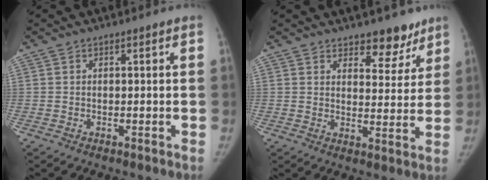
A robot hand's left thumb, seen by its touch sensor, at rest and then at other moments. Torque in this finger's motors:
{"motor_torque": [0.05, -0.02, 0.23, 0.08, 0.00]}